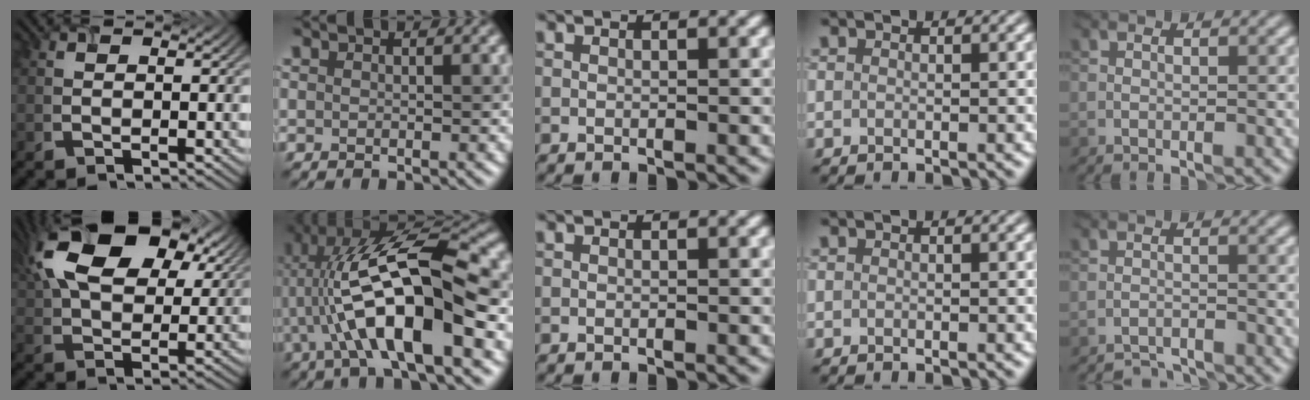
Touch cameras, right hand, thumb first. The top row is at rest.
{"thumb": {"total": 17.4, "force": [8.2, 10.0, 11.6], "torque": [-0.243, 0.026, 0.138]}, "index": {"total": 13.2, "force": [-1.8, 3.9, 12.4], "torque": [-0.217, 0.021, -0.037]}, "little": {"total": 3.0, "force": [-3.0, 0.3, 0.2], "torque": [-0.001, -0.004, -0.058]}}